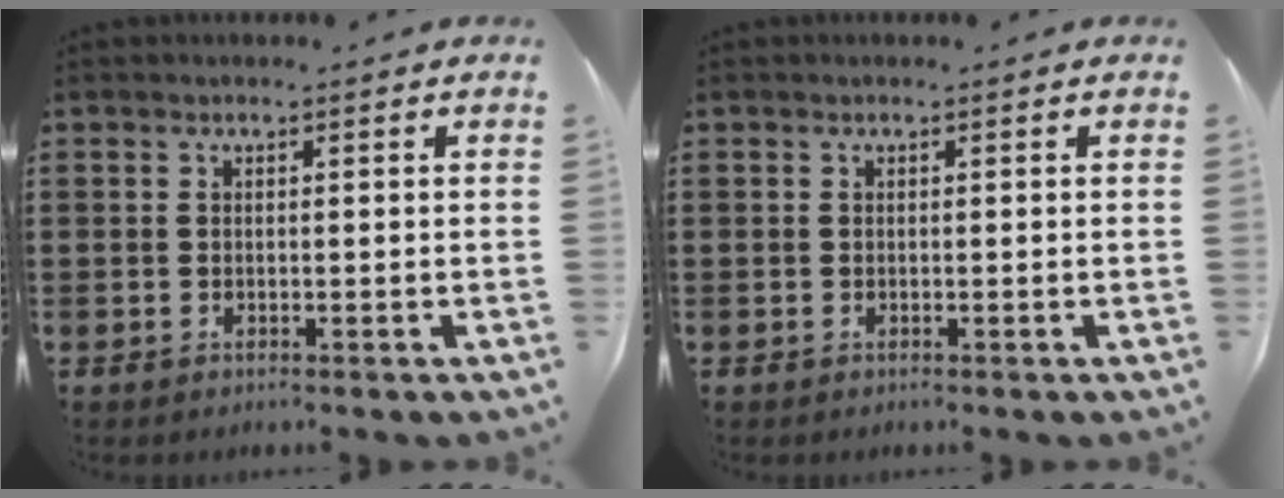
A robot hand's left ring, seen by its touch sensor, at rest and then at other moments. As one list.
[{"total": 0.0}]